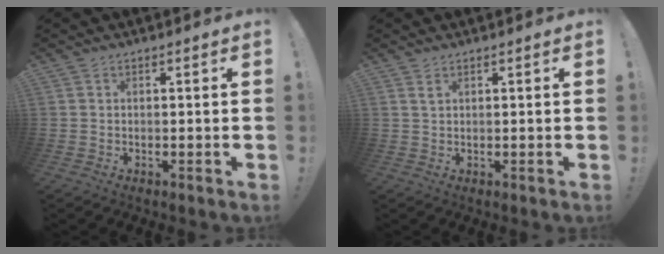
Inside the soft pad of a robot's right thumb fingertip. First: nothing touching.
{"total": 1.2, "force": [0.8, 0.4, 0.9], "torque": [-0.012, -0.002, 0.012]}